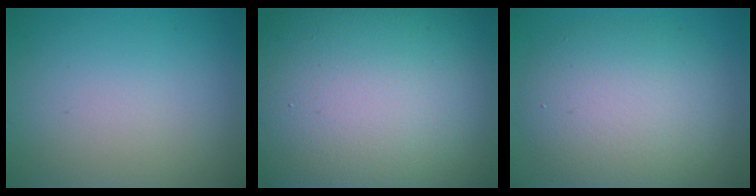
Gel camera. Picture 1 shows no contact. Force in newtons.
{"total": 21.6, "press": 21.6, "slide": 1.1}
{"total": 7.3, "press": 7.3, "slide": 0.1}